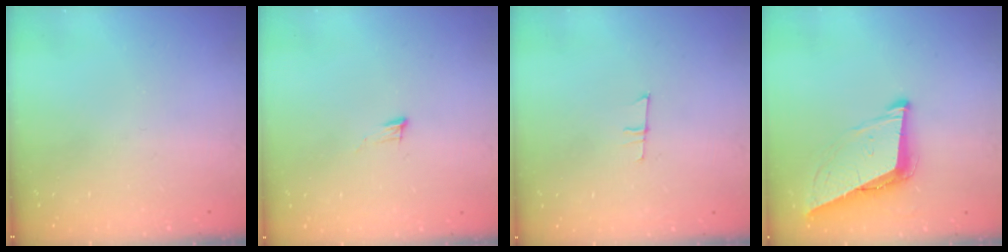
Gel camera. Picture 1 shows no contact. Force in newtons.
{"total": 5.2, "press": 5.1, "slide": 1.0}
{"total": 5.3, "press": 5.3, "slide": 0.4}
{"total": 9.3, "press": 9.0, "slide": 2.3}